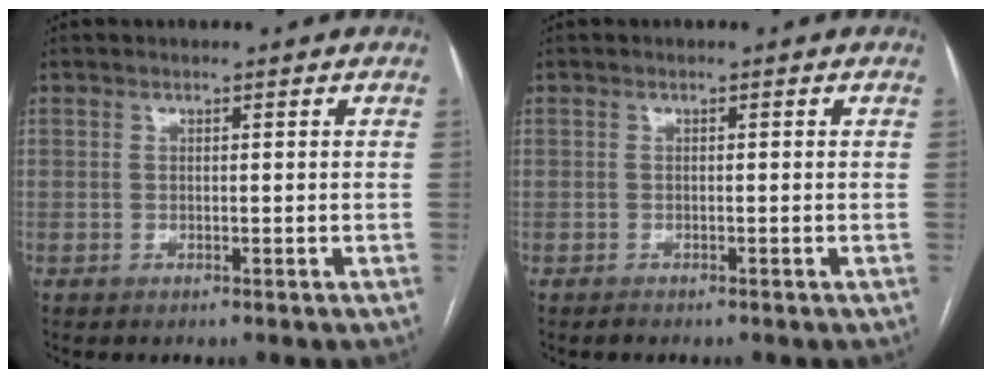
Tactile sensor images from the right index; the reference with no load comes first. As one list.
[{"total": 0.5, "force": [-0.5, 0.1, 0.2], "torque": [-0.006, 0.000, -0.008]}]